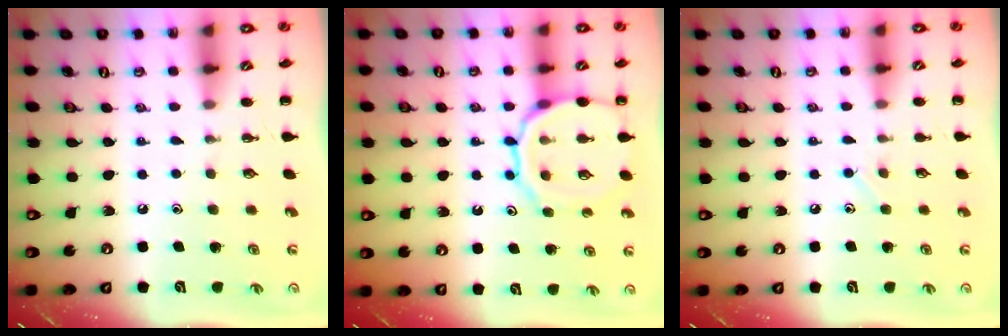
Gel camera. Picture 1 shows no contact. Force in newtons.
{"total": 13.0, "press": 12.9, "slide": 1.2}
{"total": 5.0, "press": 4.8, "slide": 1.3}